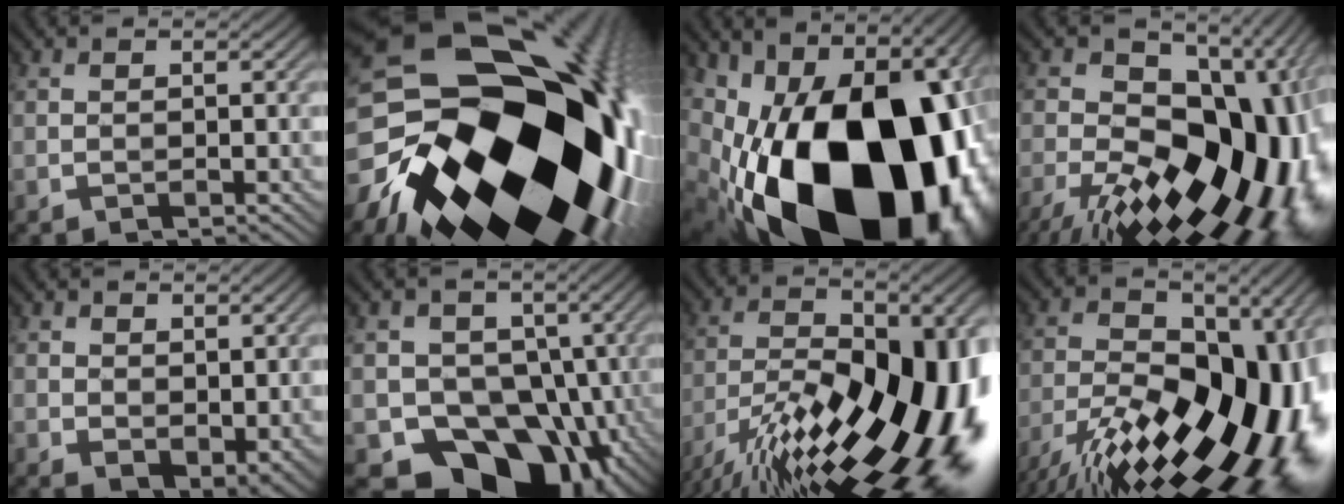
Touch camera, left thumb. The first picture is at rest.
{"total": 23.4, "force": [-4.7, 16.4, 16.1], "torque": [-0.284, -0.072, -0.067]}
{"total": 24.4, "force": [-6.3, 14.9, 18.2], "torque": [-0.341, -0.074, -0.058]}
{"total": 22.1, "force": [-6.9, 12.8, 16.6], "torque": [-0.255, -0.009, -0.100]}
{"total": 5.0, "force": [1.4, 3.5, 3.3], "torque": [-0.070, -0.019, 0.034]}
{"total": 15.6, "force": [-5.0, 12.3, 8.2], "torque": [-0.113, -0.021, -0.104]}
{"total": 21.2, "force": [-9.8, 8.0, 17.0], "torque": [-0.267, -0.011, -0.164]}
{"total": 20.6, "force": [-8.6, 9.5, 16.2], "torque": [-0.245, -0.008, -0.145]}